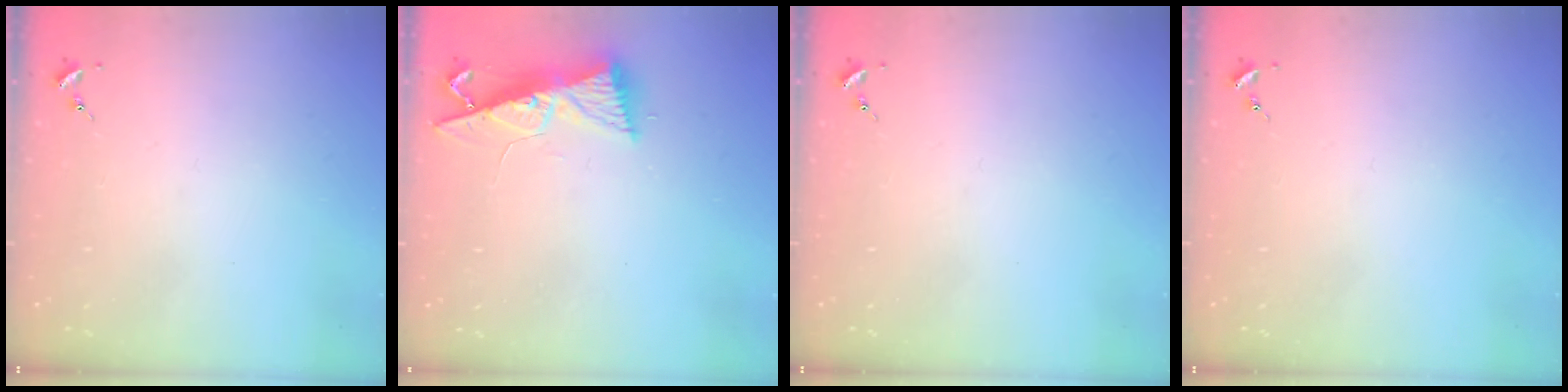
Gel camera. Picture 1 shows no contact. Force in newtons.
{"total": 8.7, "press": 8.7, "slide": 0.8}
{"total": 0.0}
{"total": 0.0}